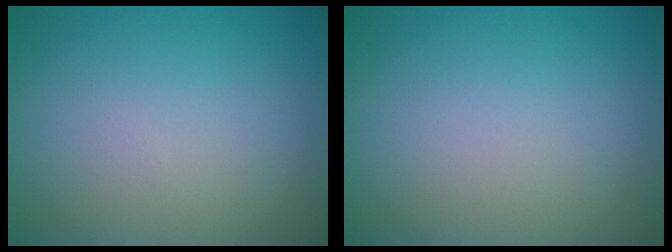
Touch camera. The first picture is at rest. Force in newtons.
{"total": 0.0}